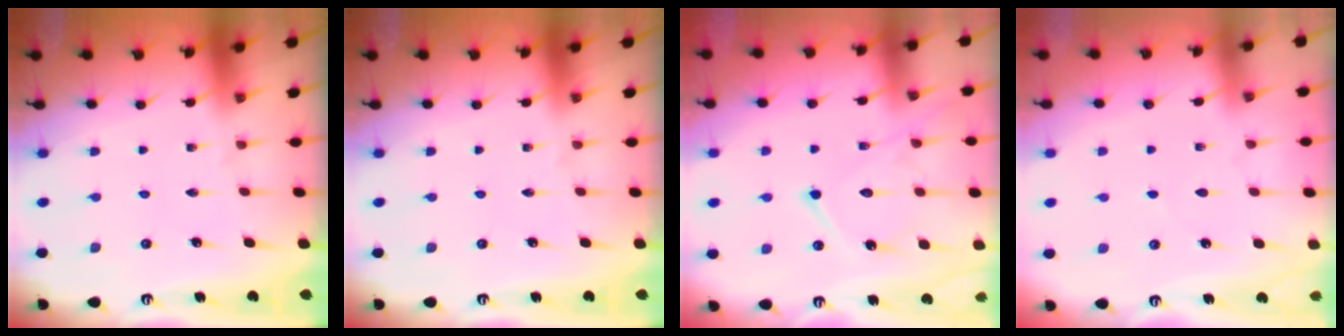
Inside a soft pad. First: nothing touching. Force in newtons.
{"total": 0.0}
{"total": 14.7, "press": 14.6, "slide": 1.2}
{"total": 2.7, "press": 2.7, "slide": 0.4}